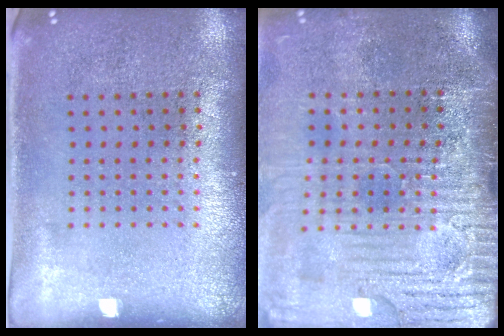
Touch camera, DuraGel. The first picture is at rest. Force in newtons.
{"total": 4.6, "press": 4.0, "slide": 2.3}